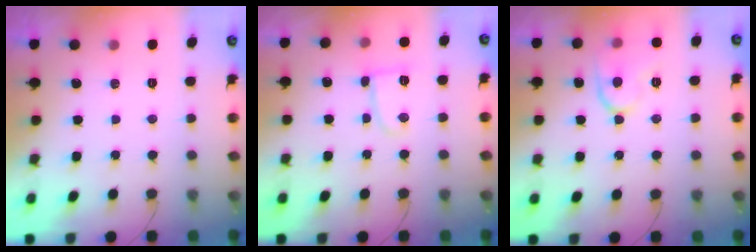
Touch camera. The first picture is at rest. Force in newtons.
{"total": 6.7, "press": 6.7, "slide": 0.6}
{"total": 10.3, "press": 10.2, "slide": 0.8}